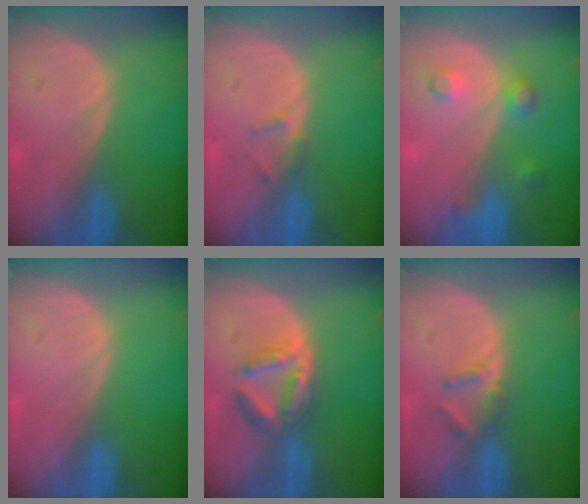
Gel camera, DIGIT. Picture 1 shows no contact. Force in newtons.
{"total": 1.3, "press": 1.1, "slide": 0.8}
{"total": 3.8, "press": 3.8, "slide": 0.1}
{"total": 0.0}
{"total": 6.0, "press": 5.7, "slide": 1.7}
{"total": 2.9, "press": 2.6, "slide": 1.1}